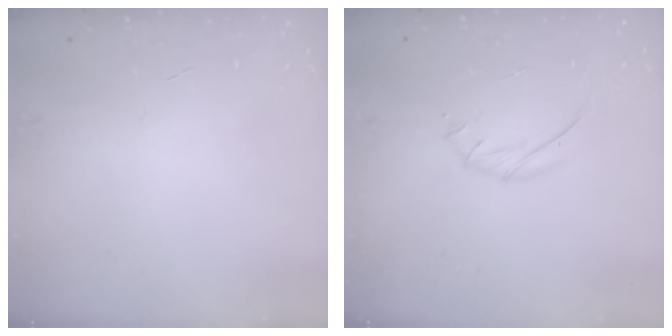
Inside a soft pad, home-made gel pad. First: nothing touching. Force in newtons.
{"total": 5.9, "press": 5.8, "slide": 1.5}